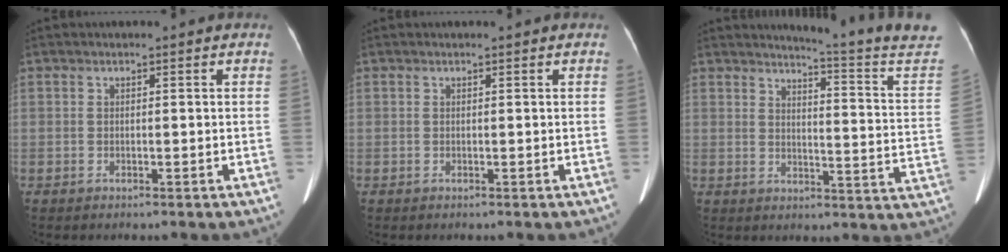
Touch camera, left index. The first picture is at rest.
{"total": 0.0}
{"total": 15.8, "force": [14.9, -3.2, 4.1], "torque": [-0.067, -0.120, 0.164]}